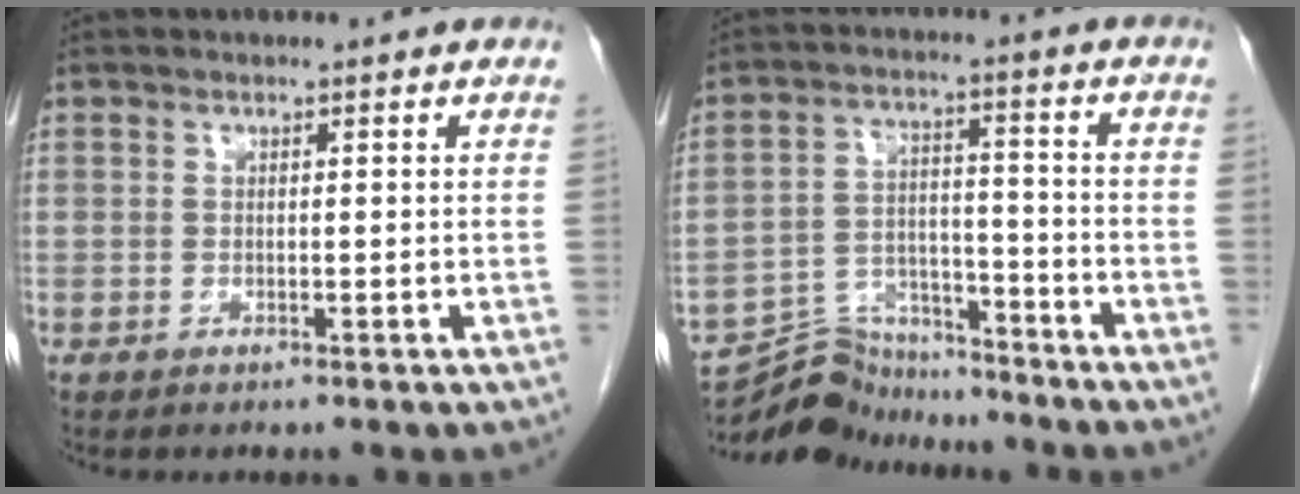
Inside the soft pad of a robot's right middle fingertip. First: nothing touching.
{"total": 9.4, "force": [-9.1, 2.1, -0.2], "torque": [0.002, 0.027, -0.163]}